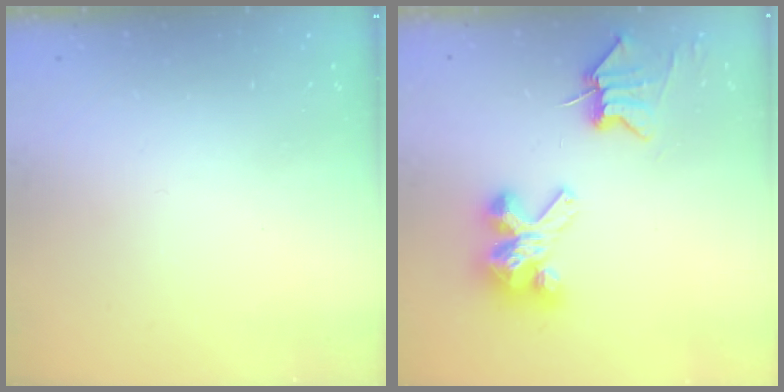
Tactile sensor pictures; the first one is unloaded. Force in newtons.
{"total": 9.8, "press": 9.8, "slide": 1.0}